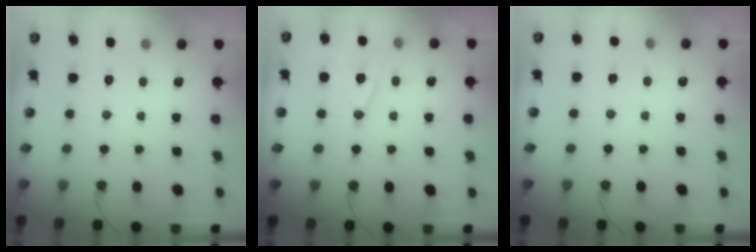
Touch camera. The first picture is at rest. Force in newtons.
{"total": 11.5, "press": 11.0, "slide": 3.2}
{"total": 3.1, "press": 2.4, "slide": 2.0}